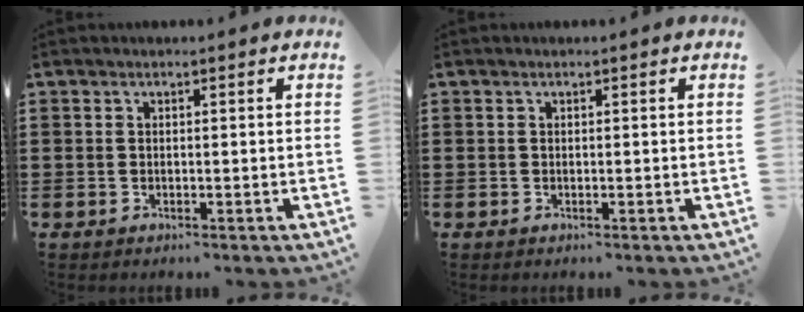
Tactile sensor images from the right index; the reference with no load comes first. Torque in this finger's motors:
{"motor_torque": [0.25, 0.22, 0.02, 0.00]}